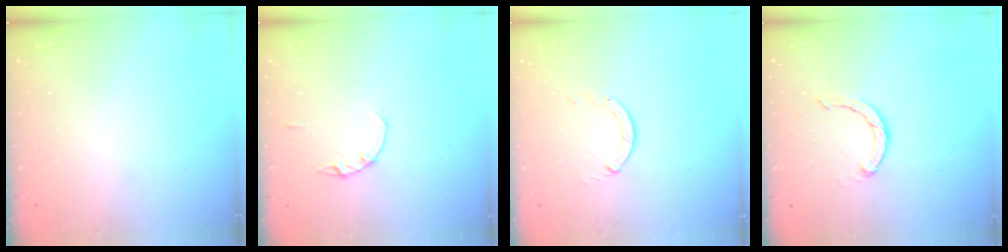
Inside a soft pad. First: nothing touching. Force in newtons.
{"total": 1.4, "press": 1.3, "slide": 0.3}
{"total": 0.0}
{"total": 2.4, "press": 2.4, "slide": 0.4}